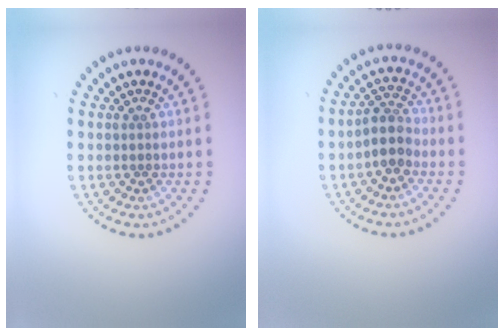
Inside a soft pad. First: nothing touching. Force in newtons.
{"total": 2.8, "press": 2.5, "slide": 1.3}